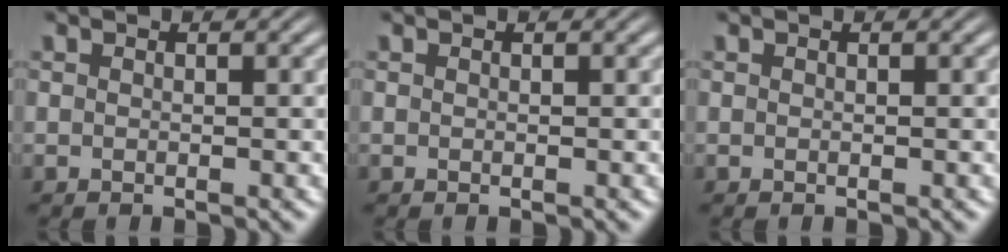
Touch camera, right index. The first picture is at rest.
{"total": 0.0}
{"total": 0.0}